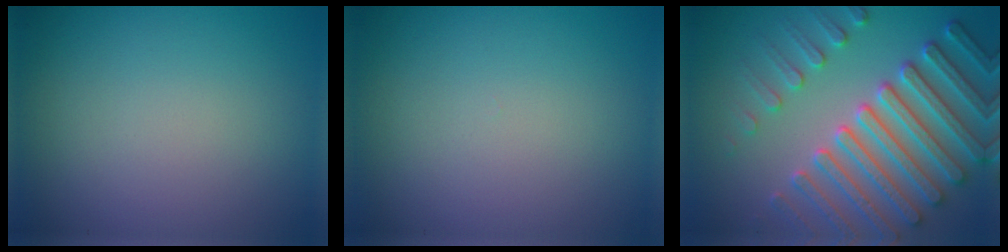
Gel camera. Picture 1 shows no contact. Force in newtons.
{"total": 0.0}
{"total": 7.7, "press": 7.4, "slide": 2.0}